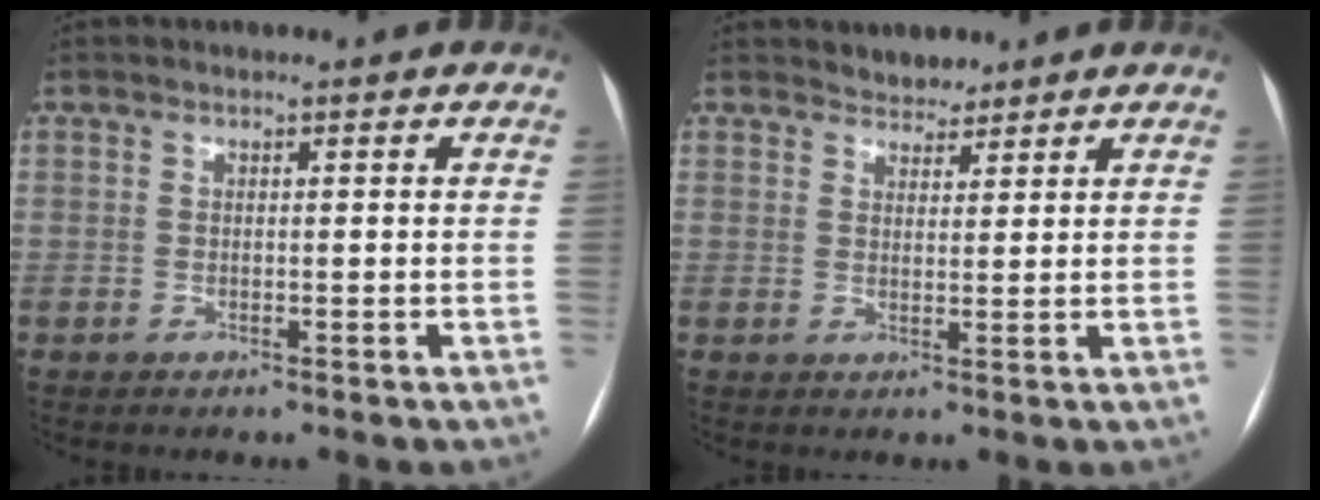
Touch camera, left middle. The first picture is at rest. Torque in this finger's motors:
{"motor_torque": [0.04, -0.04, 0.02, -0.01]}